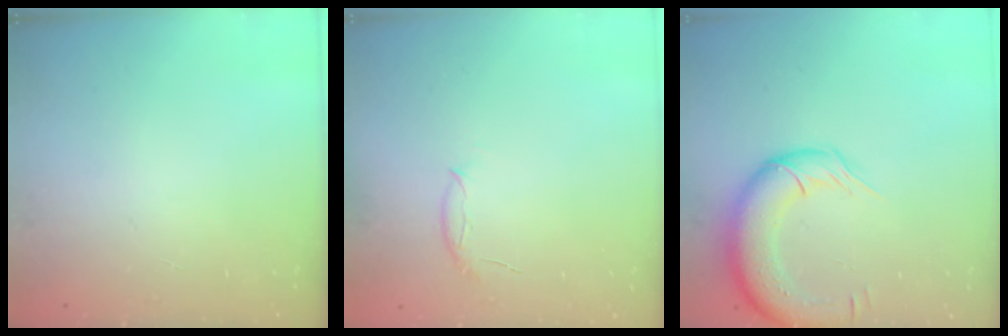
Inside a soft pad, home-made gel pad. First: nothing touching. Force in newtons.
{"total": 5.6, "press": 5.5, "slide": 0.9}
{"total": 14.0, "press": 13.6, "slide": 3.1}